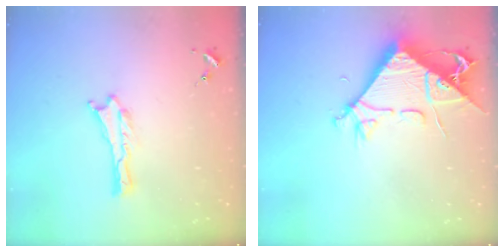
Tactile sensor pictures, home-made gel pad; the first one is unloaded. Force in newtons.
{"total": 9.5, "press": 9.4, "slide": 1.2}